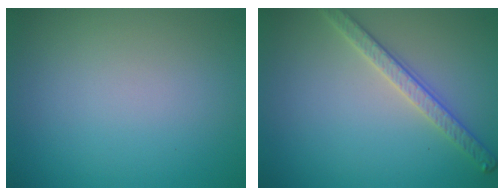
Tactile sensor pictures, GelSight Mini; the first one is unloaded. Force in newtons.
{"total": 2.8, "press": 2.8, "slide": 0.7}